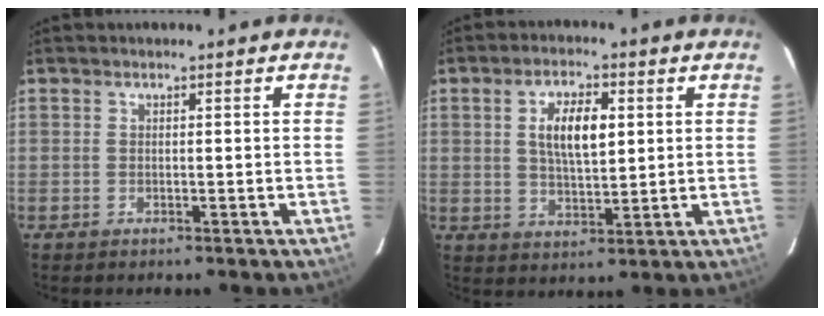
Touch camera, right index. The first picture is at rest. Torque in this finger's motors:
{"motor_torque": [0.40, 0.18, 0.40, 0.07]}